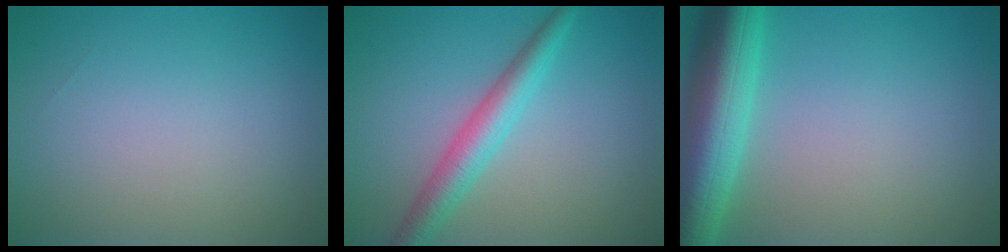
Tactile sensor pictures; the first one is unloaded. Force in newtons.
{"total": 3.7, "press": 3.7, "slide": 0.1}
{"total": 8.6, "press": 8.6, "slide": 0.2}